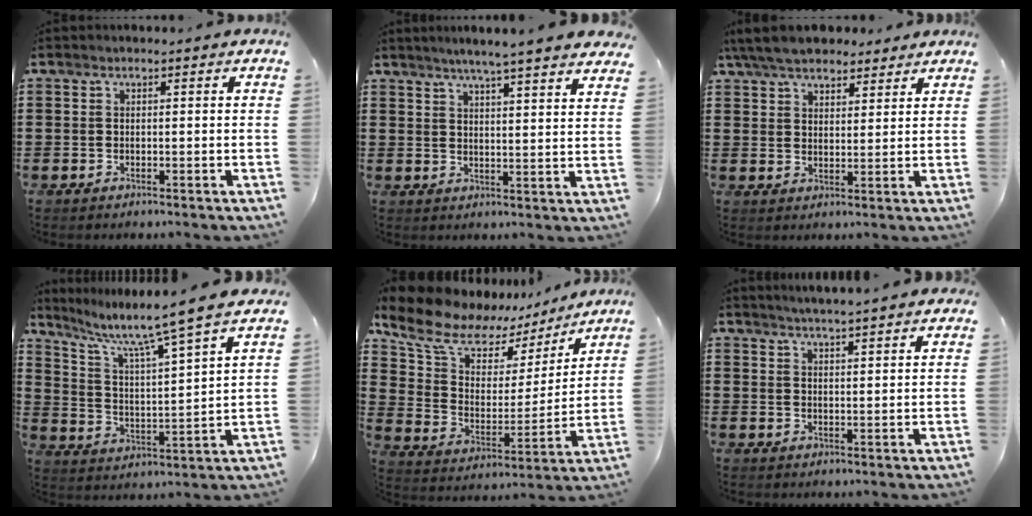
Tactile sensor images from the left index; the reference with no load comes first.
{"total": 4.6, "force": [4.2, -0.9, 1.8], "torque": [-0.051, -0.021, 0.070]}
{"total": 7.0, "force": [6.1, 2.3, 2.5], "torque": [-0.070, -0.005, 0.116]}
{"total": 7.5, "force": [6.1, -0.9, 4.3], "torque": [-0.110, -0.047, 0.091]}
{"total": 10.8, "force": [7.9, 5.9, 4.4], "torque": [-0.122, -0.038, 0.138]}
{"total": 3.2, "force": [3.1, -0.6, 0.6], "torque": [-0.022, -0.013, 0.056]}